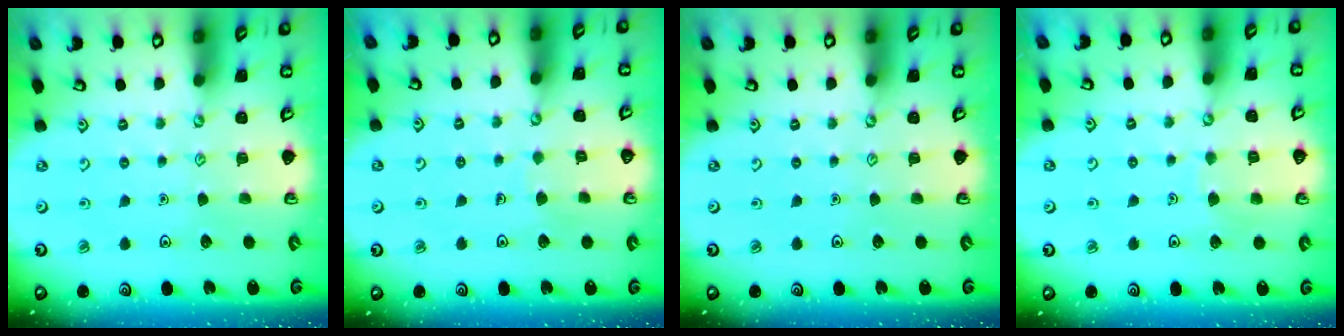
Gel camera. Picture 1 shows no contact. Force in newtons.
{"total": 3.6, "press": 3.6, "slide": 0.2}
{"total": 0.0}
{"total": 4.7, "press": 4.7, "slide": 0.4}